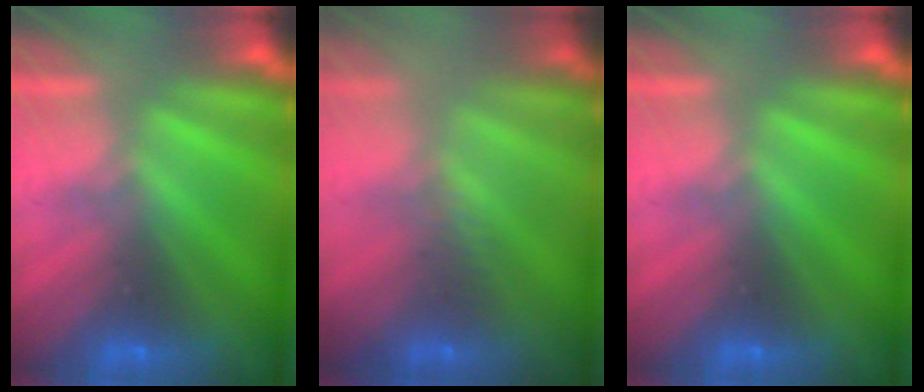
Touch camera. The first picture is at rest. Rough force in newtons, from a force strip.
{"total": 2.5}
{"total": 0.0}